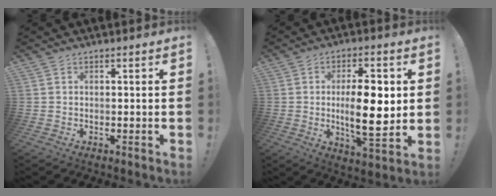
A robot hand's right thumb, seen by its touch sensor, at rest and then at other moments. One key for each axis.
{"total": 14.9, "fx": 0.8, "fy": 5.3, "fz": 13.9, "tx": -0.228, "ty": -0.013, "tz": 0.003}